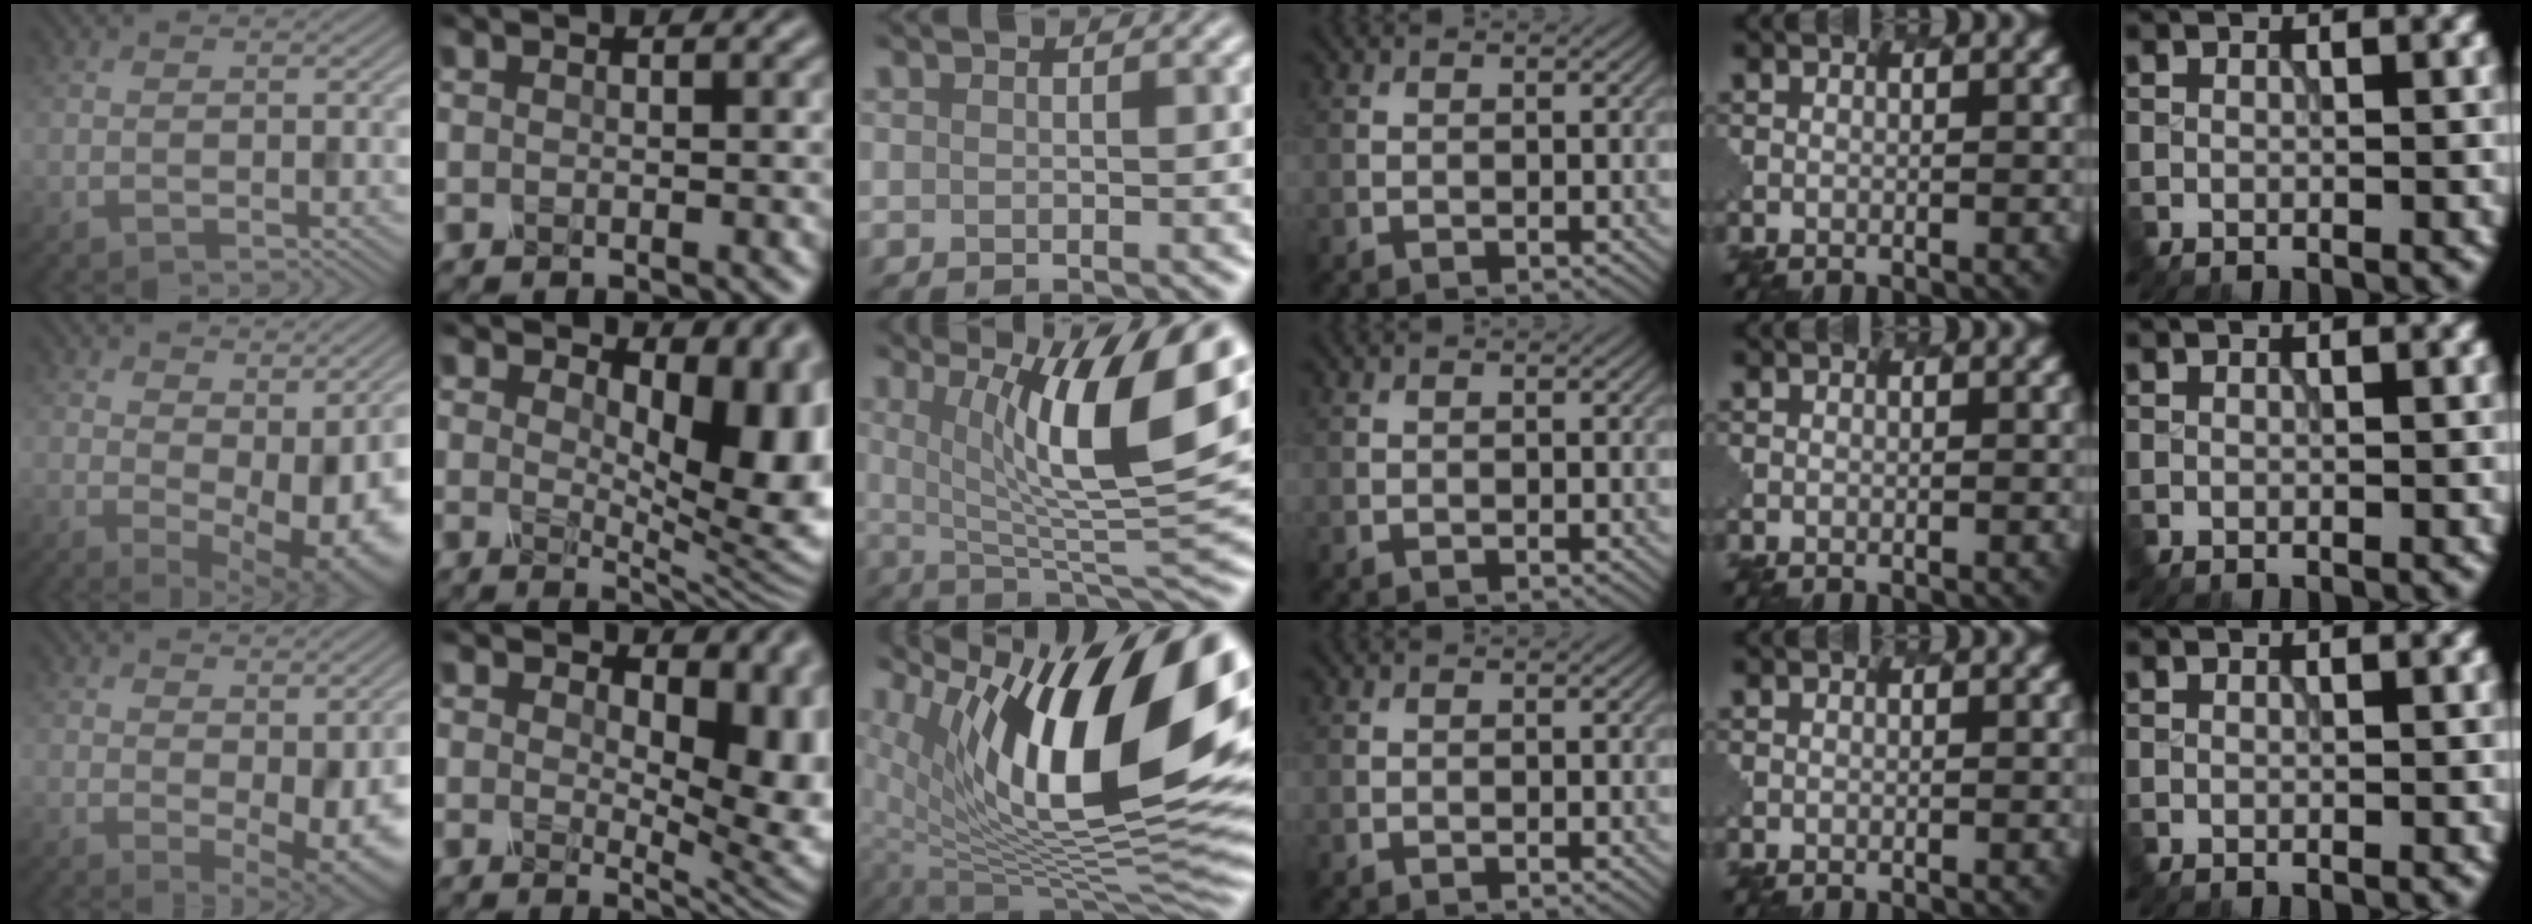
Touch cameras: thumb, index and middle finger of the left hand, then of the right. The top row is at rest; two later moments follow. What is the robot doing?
{"motion": "dispense", "object": "dispenser bottle"}